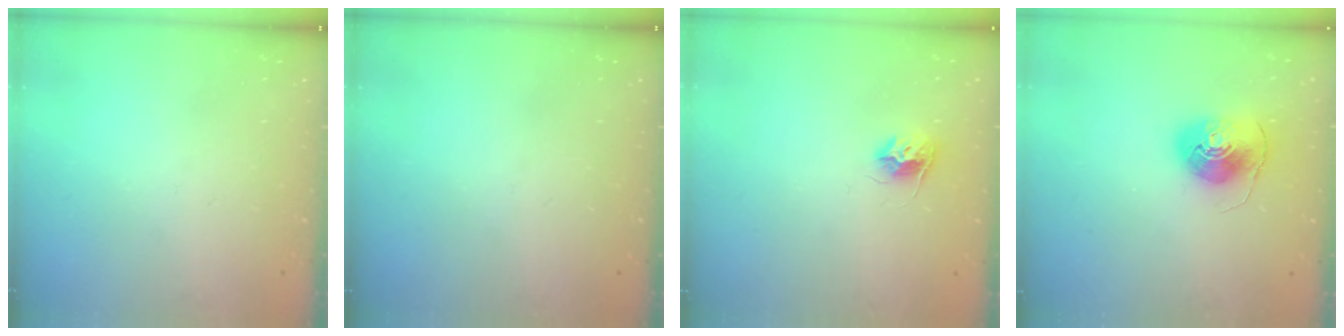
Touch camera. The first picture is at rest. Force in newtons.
{"total": 0.0}
{"total": 8.3, "press": 8.2, "slide": 0.6}
{"total": 8.4, "press": 8.3, "slide": 1.5}